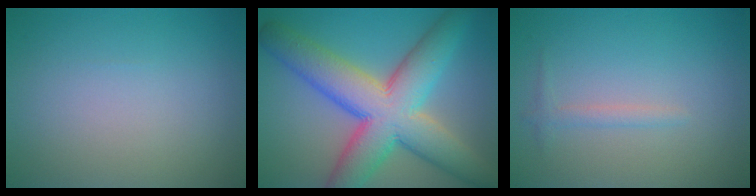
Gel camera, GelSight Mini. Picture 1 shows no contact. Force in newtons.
{"total": 11.4, "press": 11.4, "slide": 0.7}
{"total": 1.1, "press": 1.1, "slide": 0.1}